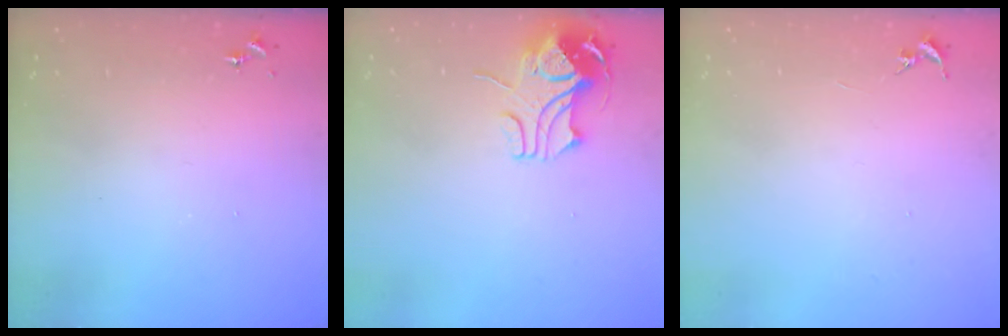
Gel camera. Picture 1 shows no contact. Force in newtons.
{"total": 10.3, "press": 10.2, "slide": 0.9}
{"total": 0.0}